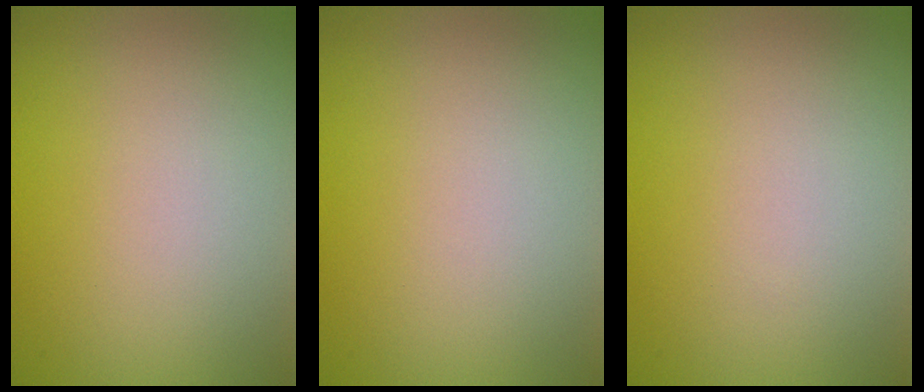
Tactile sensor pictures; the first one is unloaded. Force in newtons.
{"total": 0.0}
{"total": 0.0}